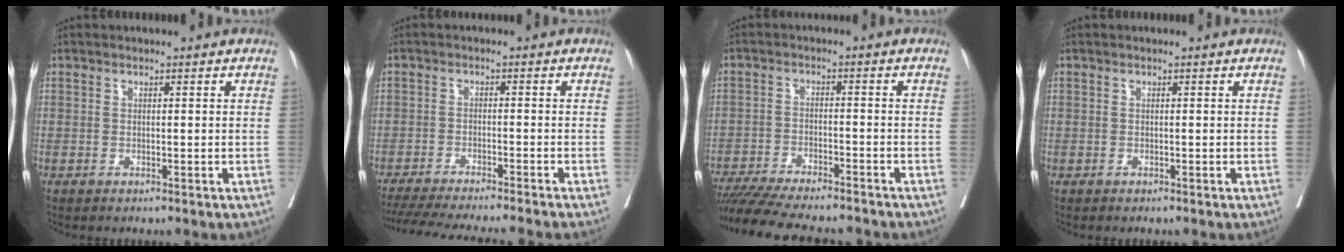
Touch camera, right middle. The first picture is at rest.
{"total": 15.7, "force": [-14.1, -0.8, 6.9], "torque": [-0.101, -0.038, -0.208]}
{"total": 16.1, "force": [-14.4, 1.9, 6.8], "torque": [-0.122, -0.022, -0.215]}
{"total": 0.0}